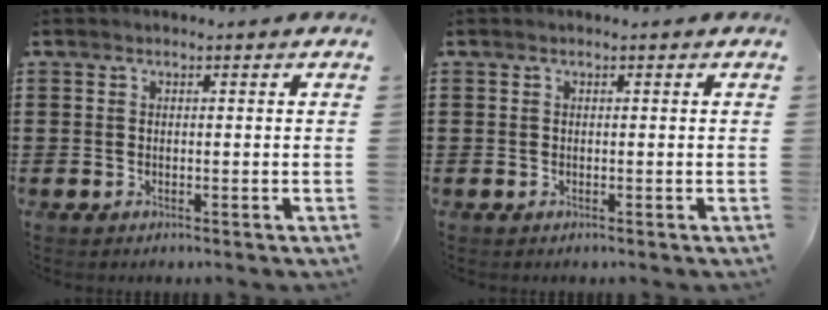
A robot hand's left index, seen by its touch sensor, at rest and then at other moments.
{"total": 0.0}